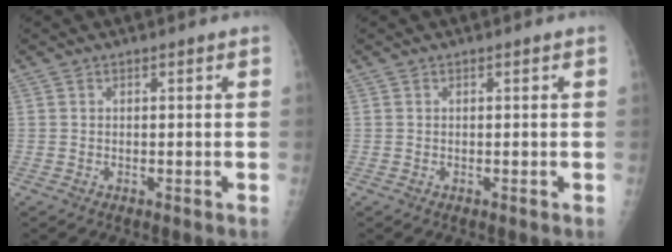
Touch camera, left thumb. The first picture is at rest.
{"total": 0.0}